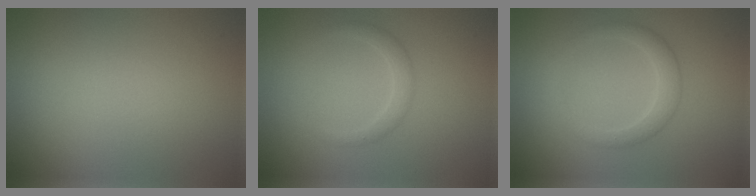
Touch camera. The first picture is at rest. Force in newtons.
{"total": 1.5, "press": 1.5, "slide": 0.2}
{"total": 2.1, "press": 2.1, "slide": 0.1}